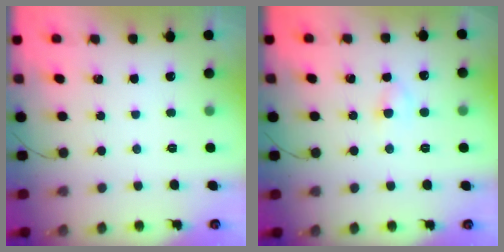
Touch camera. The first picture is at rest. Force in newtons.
{"total": 2.6, "press": 2.4, "slide": 1.0}